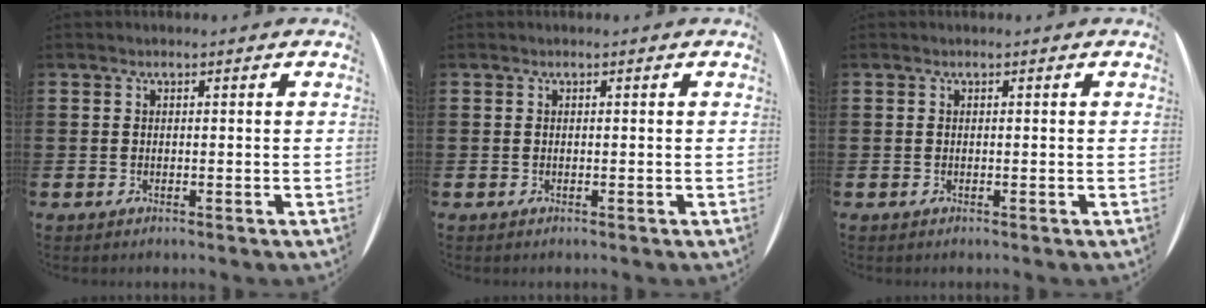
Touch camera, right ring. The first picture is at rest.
{"total": 0.0}
{"total": 0.0}